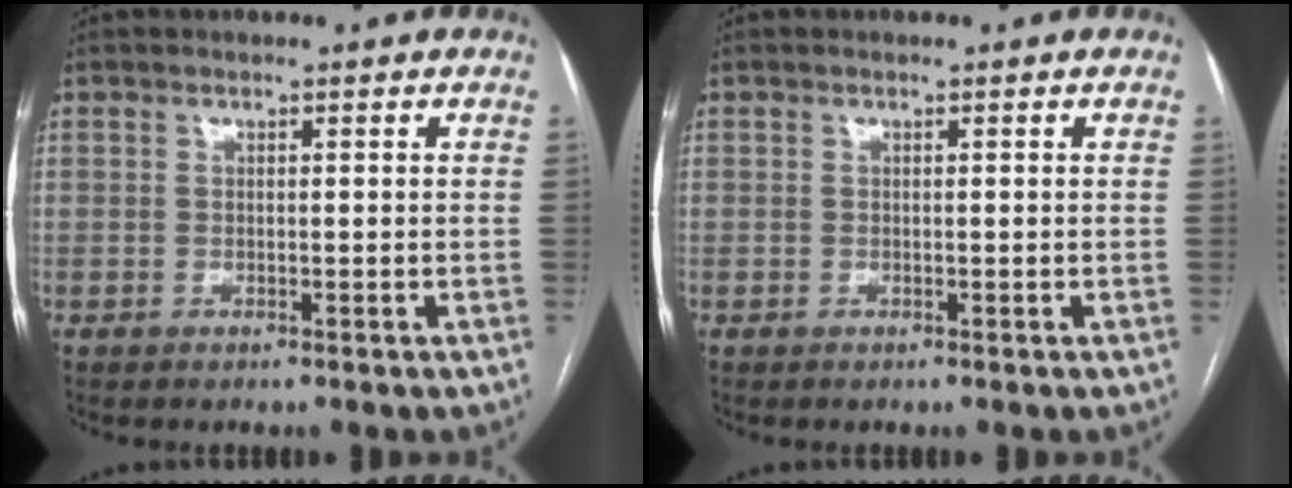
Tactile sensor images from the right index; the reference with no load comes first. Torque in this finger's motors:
{"motor_torque": [0.00, 0.00, 0.00, 0.00]}